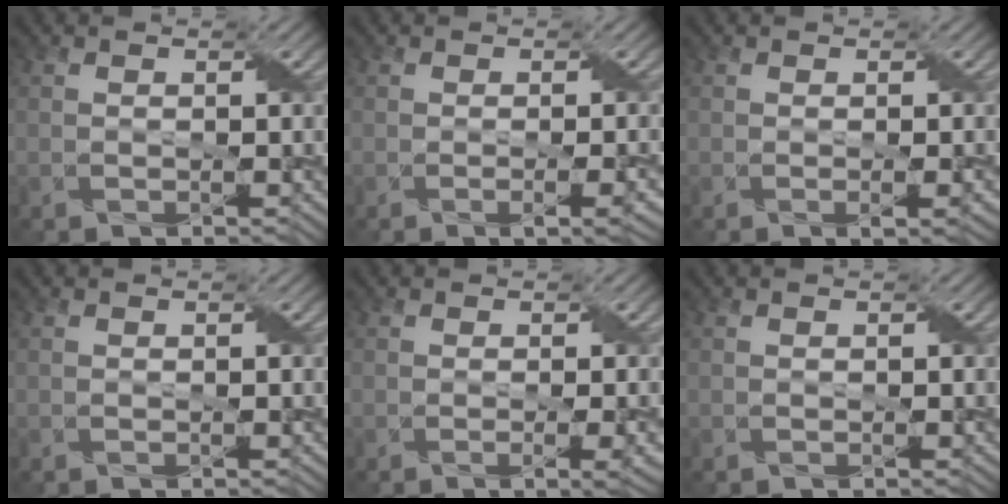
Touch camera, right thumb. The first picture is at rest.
{"total": 2.5, "force": [-0.6, 0.6, 2.4], "torque": [-0.038, 0.000, -0.007]}
{"total": 1.8, "force": [-0.2, 0.3, 1.7], "torque": [-0.030, -0.002, -0.002]}
{"total": 0.0}
{"total": 2.7, "force": [-0.3, 0.7, 2.6], "torque": [-0.040, 0.001, -0.004]}
{"total": 0.0}